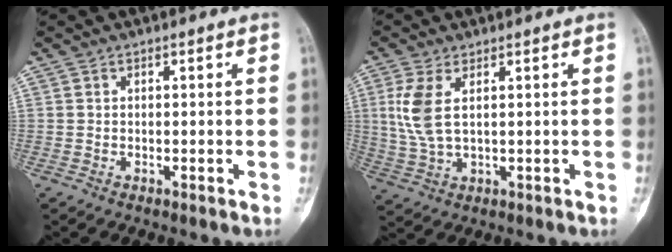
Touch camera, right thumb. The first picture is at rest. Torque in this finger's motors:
{"motor_torque": [0.79, 1.29, 0.71, 0.69, 0.05]}